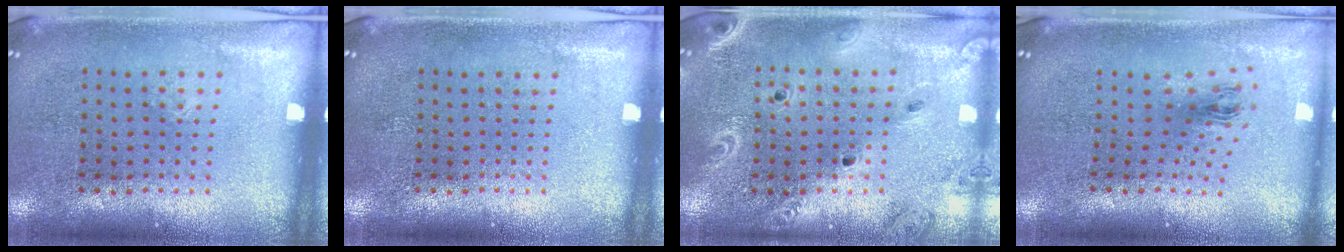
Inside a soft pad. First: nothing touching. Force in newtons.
{"total": 0.0}
{"total": 2.1, "press": 1.9, "slide": 0.9}
{"total": 1.0, "press": 0.5, "slide": 0.9}